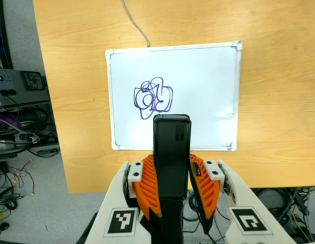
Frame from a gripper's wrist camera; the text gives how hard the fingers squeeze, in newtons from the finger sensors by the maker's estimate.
{"total": 5.9, "left": 4.0, "right": 7.9}